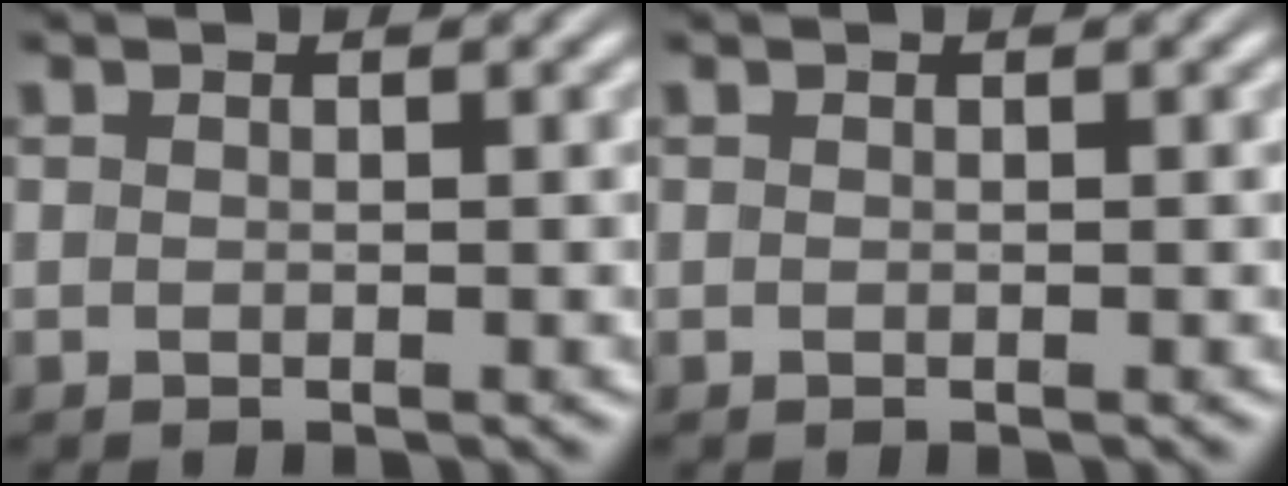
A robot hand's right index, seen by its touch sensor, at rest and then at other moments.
{"total": 0.0}